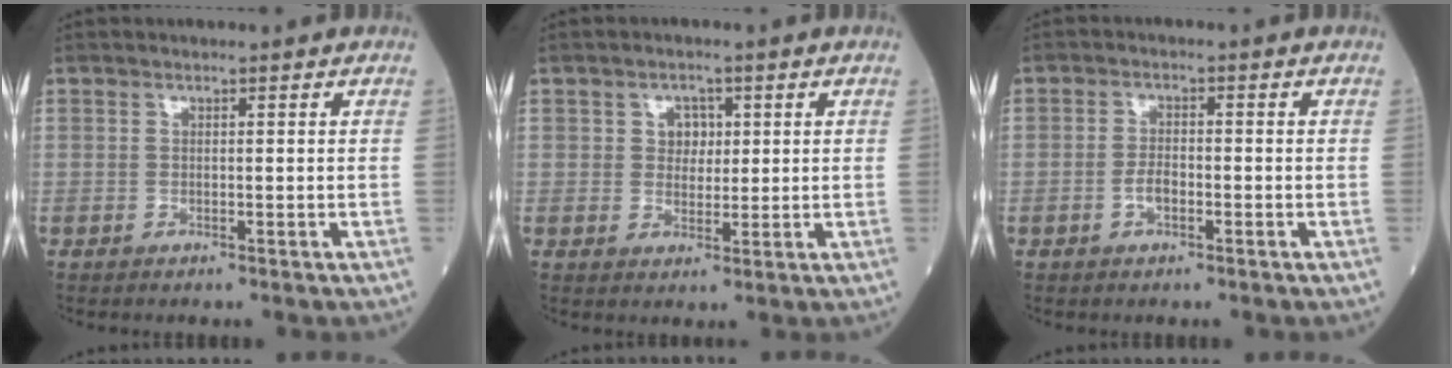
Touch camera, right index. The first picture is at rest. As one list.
[{"total": 3.1, "force": [0.8, 2.5, 1.6], "torque": [-0.017, 0.004, 0.012]}, {"total": 2.5, "force": [-1.0, 1.1, 2.1], "torque": [-0.037, 0.003, -0.014]}]